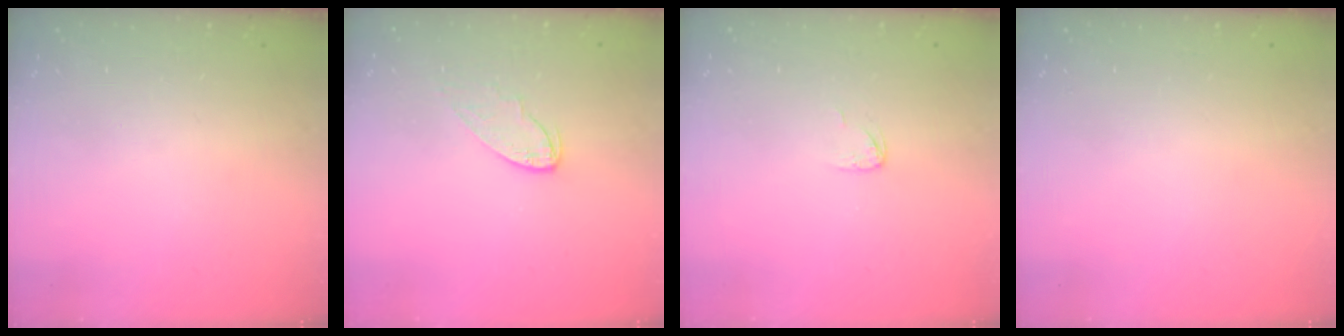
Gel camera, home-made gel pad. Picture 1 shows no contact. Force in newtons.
{"total": 5.6, "press": 5.6, "slide": 0.1}
{"total": 3.3, "press": 3.3, "slide": 0.2}
{"total": 0.0}